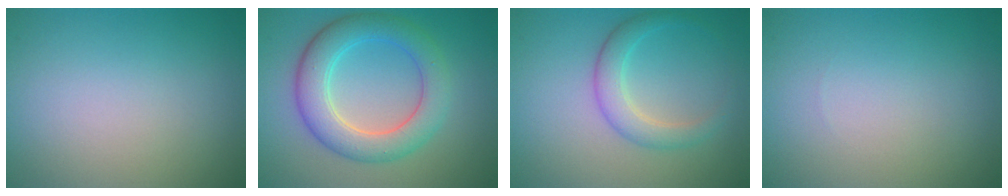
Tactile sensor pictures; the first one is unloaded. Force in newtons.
{"total": 5.8, "press": 5.8, "slide": 0.2}
{"total": 2.8, "press": 2.8, "slide": 0.0}
{"total": 0.0}